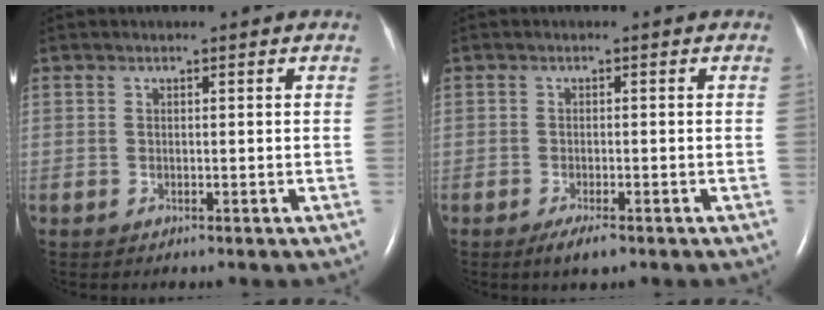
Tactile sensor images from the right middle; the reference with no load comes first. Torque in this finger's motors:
{"motor_torque": [0.51, -0.32, 0.00, 0.01]}